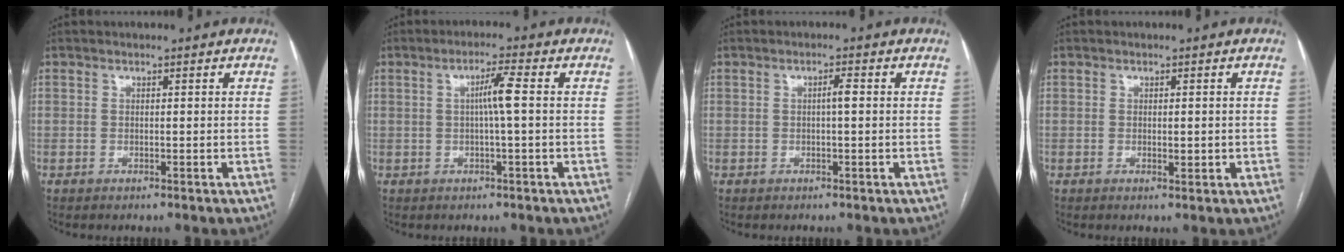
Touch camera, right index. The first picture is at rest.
{"total": 3.9, "force": [0.2, -0.4, 3.8], "torque": [-0.068, 0.006, 0.004]}
{"total": 1.5, "force": [0.0, 0.1, 1.5], "torque": [-0.024, 0.004, 0.000]}
{"total": 1.4, "force": [-0.1, 0.5, 1.3], "torque": [-0.022, -0.005, 0.000]}